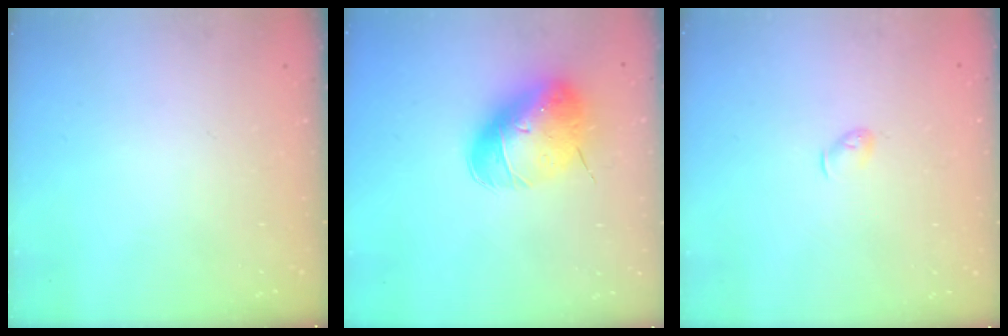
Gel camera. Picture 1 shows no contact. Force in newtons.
{"total": 10.9, "press": 10.7, "slide": 1.9}
{"total": 3.9, "press": 3.8, "slide": 0.8}